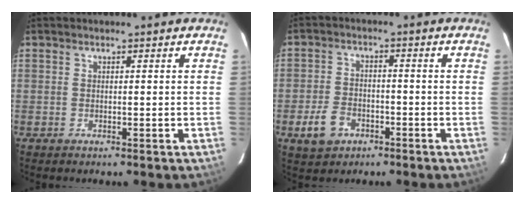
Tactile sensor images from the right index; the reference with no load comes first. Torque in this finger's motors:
{"motor_torque": [0.21, -0.17, -0.05, -0.07]}